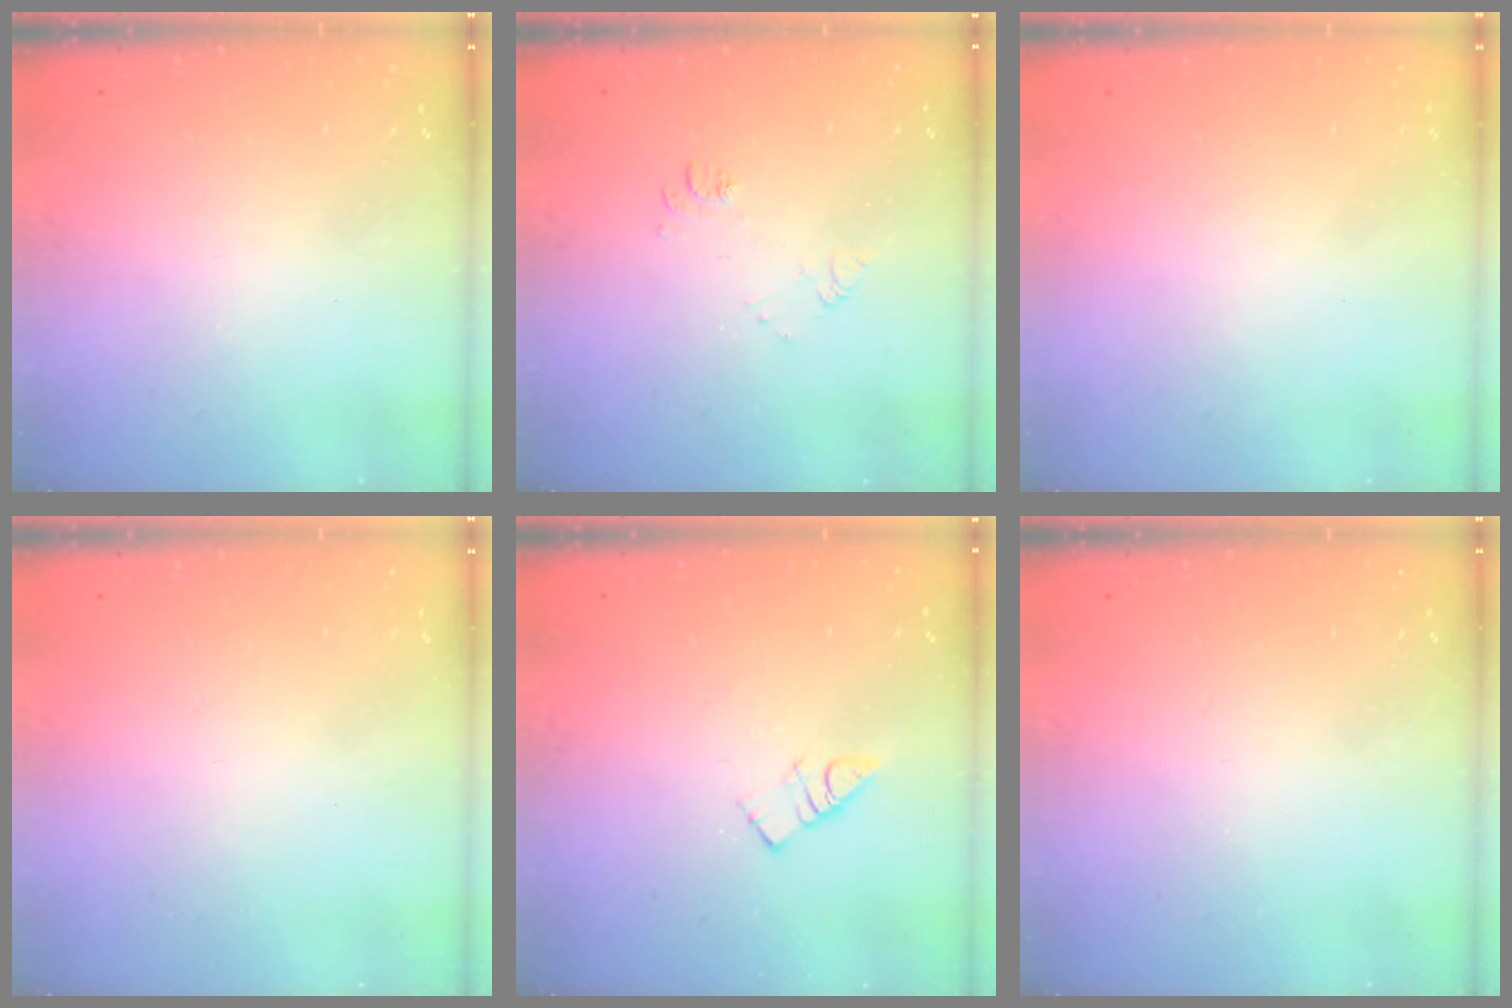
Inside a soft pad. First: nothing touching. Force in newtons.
{"total": 6.9, "press": 6.8, "slide": 0.8}
{"total": 1.7, "press": 1.7, "slide": 0.1}
{"total": 1.6, "press": 1.6, "slide": 0.1}
{"total": 3.9, "press": 3.9, "slide": 0.3}
{"total": 0.0}